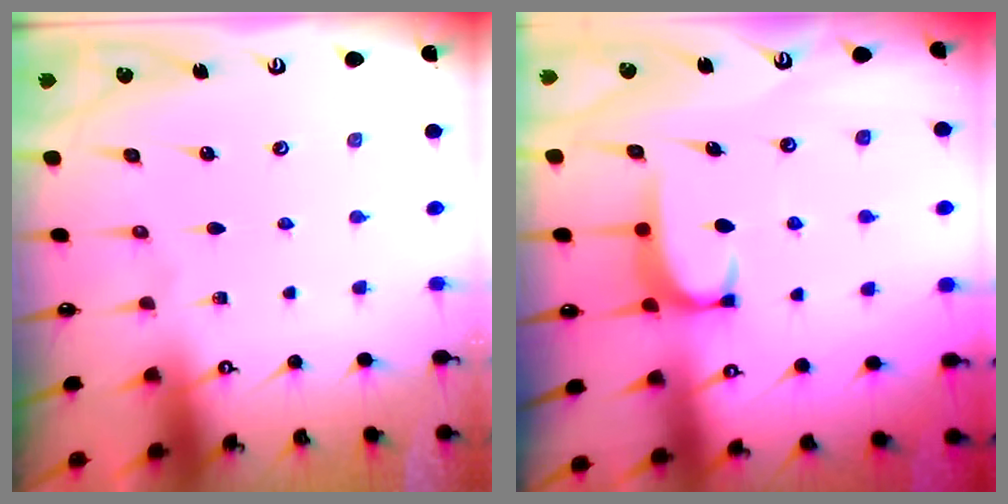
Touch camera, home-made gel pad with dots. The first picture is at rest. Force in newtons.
{"total": 1.7, "press": 1.6, "slide": 0.5}